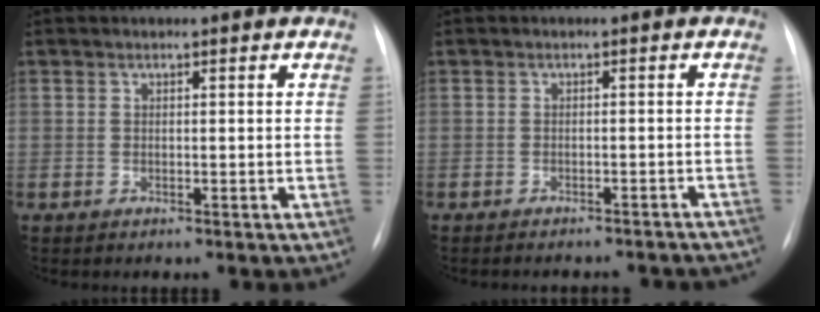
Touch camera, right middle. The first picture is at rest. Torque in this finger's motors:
{"motor_torque": [0.84, -0.85, 0.05, 0.05]}